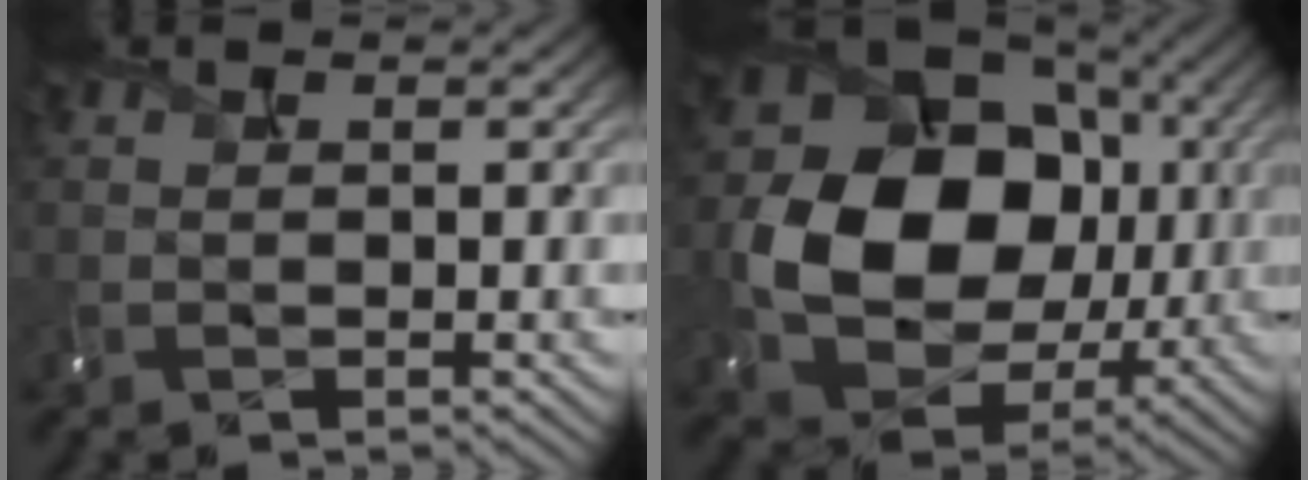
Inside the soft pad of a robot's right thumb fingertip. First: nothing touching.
{"total": 14.3, "force": [-0.3, 11.6, 8.3], "torque": [-0.149, -0.020, 0.006]}